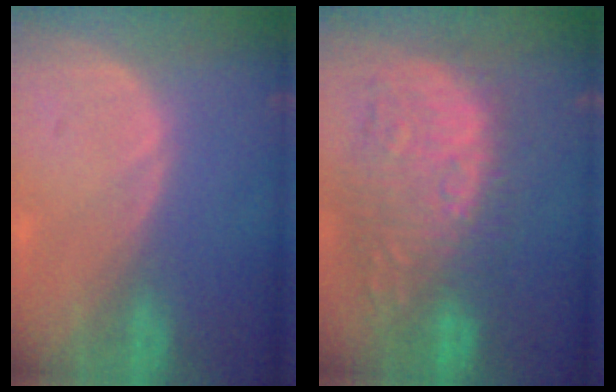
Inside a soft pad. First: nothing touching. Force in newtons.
{"total": 12.8, "press": 11.7, "slide": 5.4}